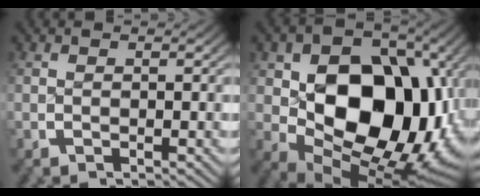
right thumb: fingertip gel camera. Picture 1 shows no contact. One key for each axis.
{"total": 21.9, "fx": -1.8, "fy": 14.4, "fz": 16.5, "tx": -0.287, "ty": -0.070, "tz": -0.003}